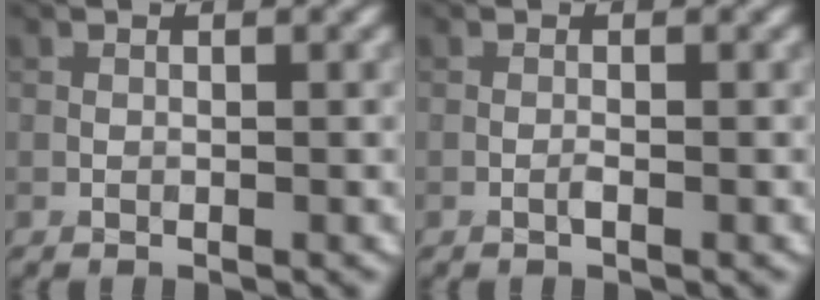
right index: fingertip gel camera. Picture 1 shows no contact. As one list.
[{"total": 0.5, "force": [-0.3, 0.0, 0.4], "torque": [-0.010, 0.000, -0.007]}]